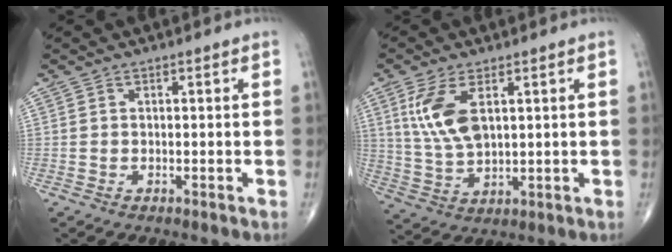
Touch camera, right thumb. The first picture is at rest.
{"total": 9.7, "force": [3.3, 4.6, 7.9], "torque": [-0.162, -0.011, 0.074]}